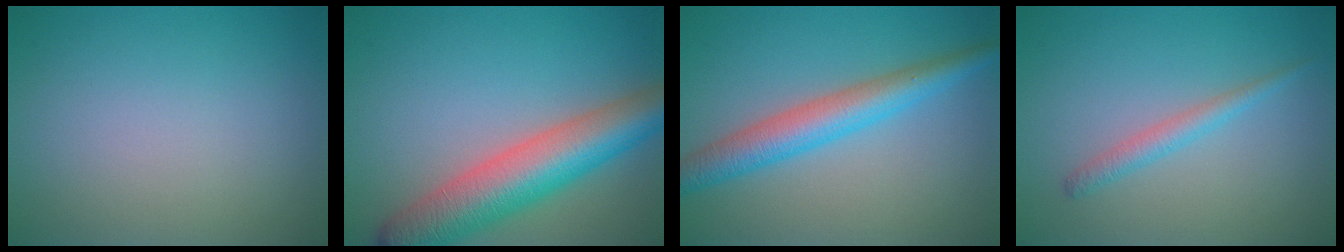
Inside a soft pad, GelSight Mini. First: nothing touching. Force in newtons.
{"total": 8.6, "press": 8.6, "slide": 0.2}
{"total": 4.8, "press": 4.8, "slide": 0.0}
{"total": 1.7, "press": 1.7, "slide": 0.1}